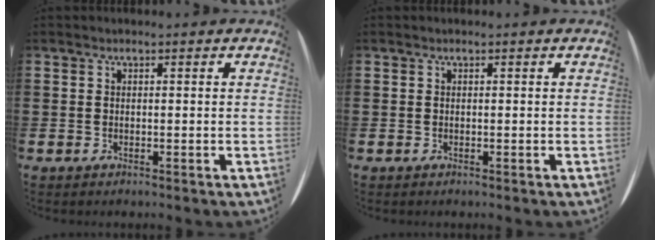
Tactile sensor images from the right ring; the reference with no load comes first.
{"total": 0.0}